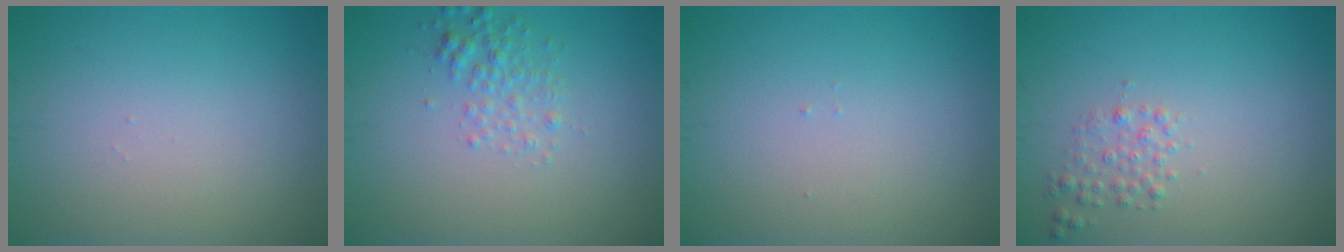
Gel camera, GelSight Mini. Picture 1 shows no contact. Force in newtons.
{"total": 2.0, "press": 2.0, "slide": 0.1}
{"total": 0.0}
{"total": 1.5, "press": 1.5, "slide": 0.0}